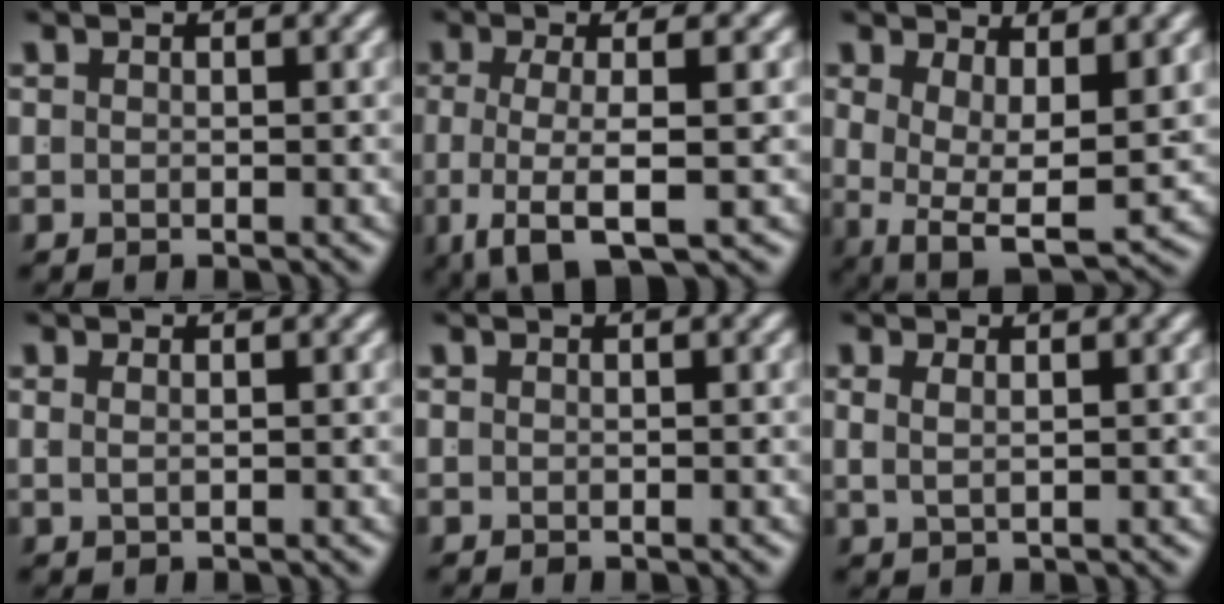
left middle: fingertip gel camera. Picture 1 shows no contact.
{"total": 6.1, "force": [-2.2, 1.9, 5.4], "torque": [-0.113, -0.026, -0.017]}
{"total": 6.7, "force": [-1.5, 4.0, 5.1], "torque": [-0.108, -0.051, -0.004]}
{"total": 0.9, "force": [0.3, -0.7, 0.5], "torque": [-0.004, -0.004, 0.012]}
{"total": 0.0}
{"total": 1.2, "force": [0.7, -0.3, 1.0], "torque": [-0.013, -0.004, 0.021]}